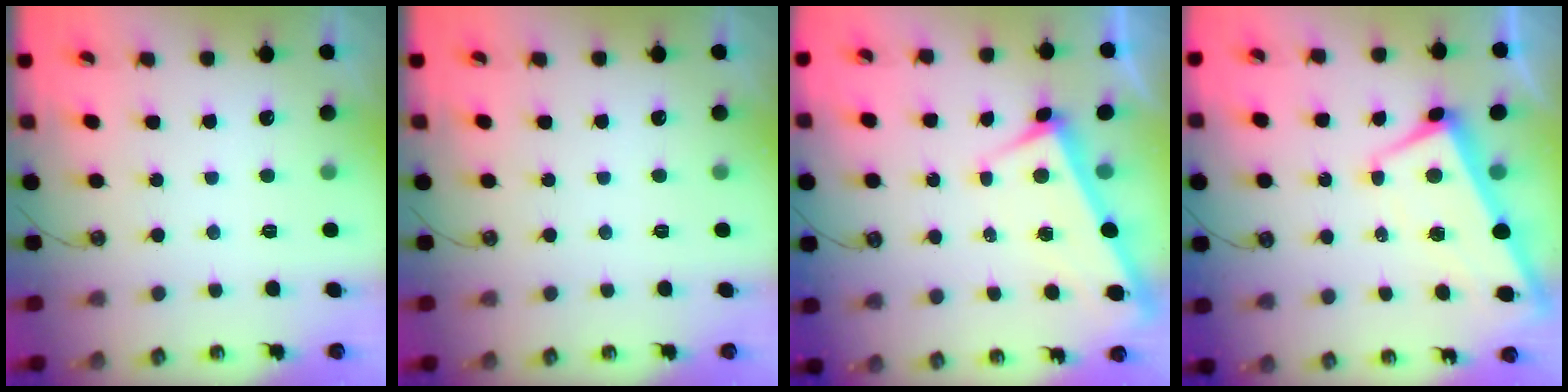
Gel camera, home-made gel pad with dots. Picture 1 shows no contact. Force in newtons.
{"total": 0.0}
{"total": 3.8, "press": 3.8, "slide": 0.1}
{"total": 1.2, "press": 0.3, "slide": 1.1}